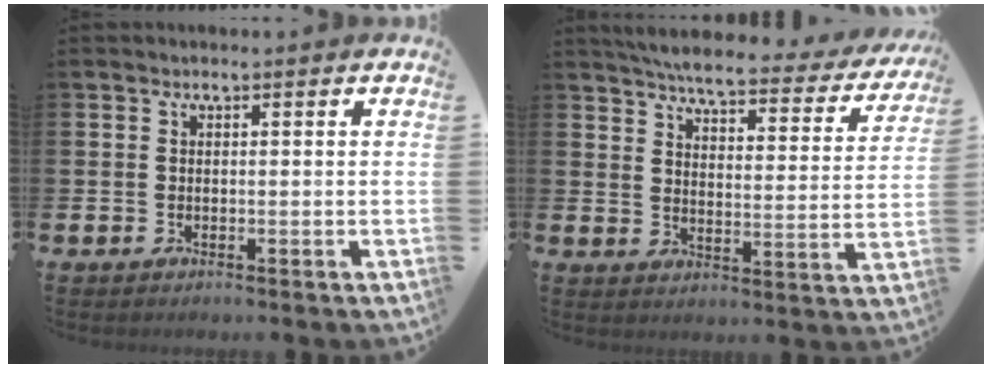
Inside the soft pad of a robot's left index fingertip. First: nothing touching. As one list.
[{"total": 5.5, "force": [5.0, 0.8, 2.0], "torque": [-0.052, -0.040, 0.078]}]